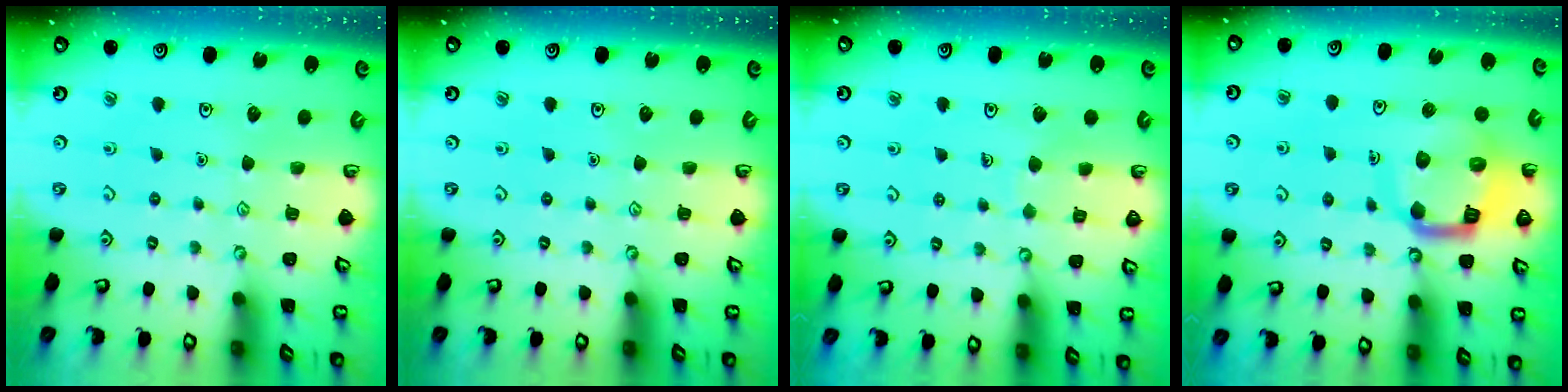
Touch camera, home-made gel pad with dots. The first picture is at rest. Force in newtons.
{"total": 0.0}
{"total": 4.1, "press": 4.1, "slide": 0.3}
{"total": 13.2, "press": 13.1, "slide": 1.7}